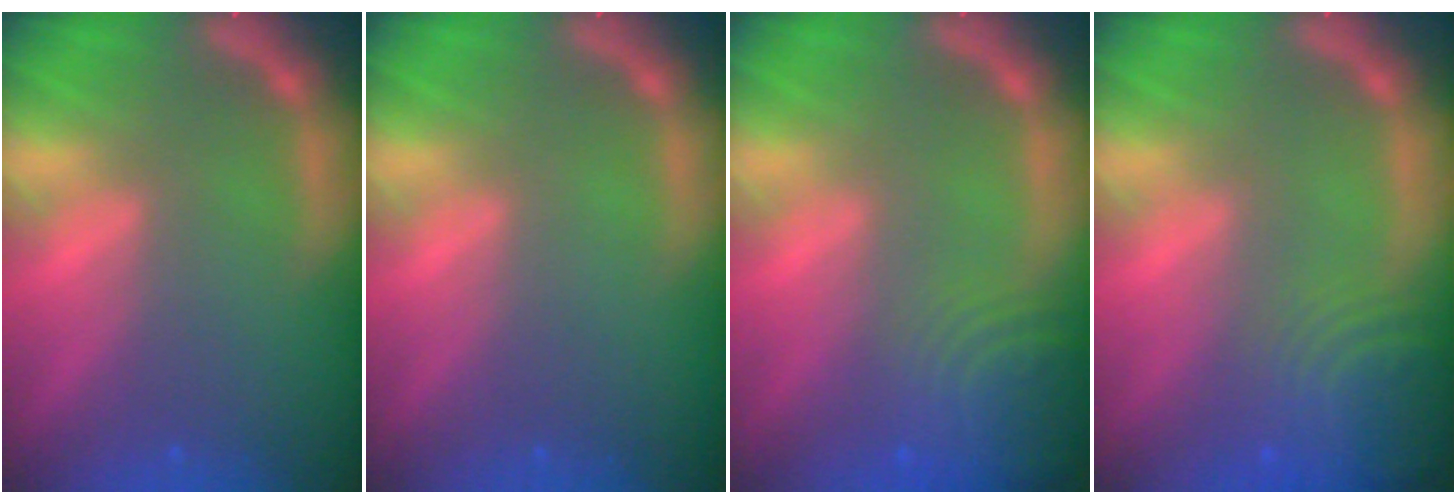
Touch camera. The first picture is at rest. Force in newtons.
{"total": 0.0}
{"total": 7.4}
{"total": 8.0}